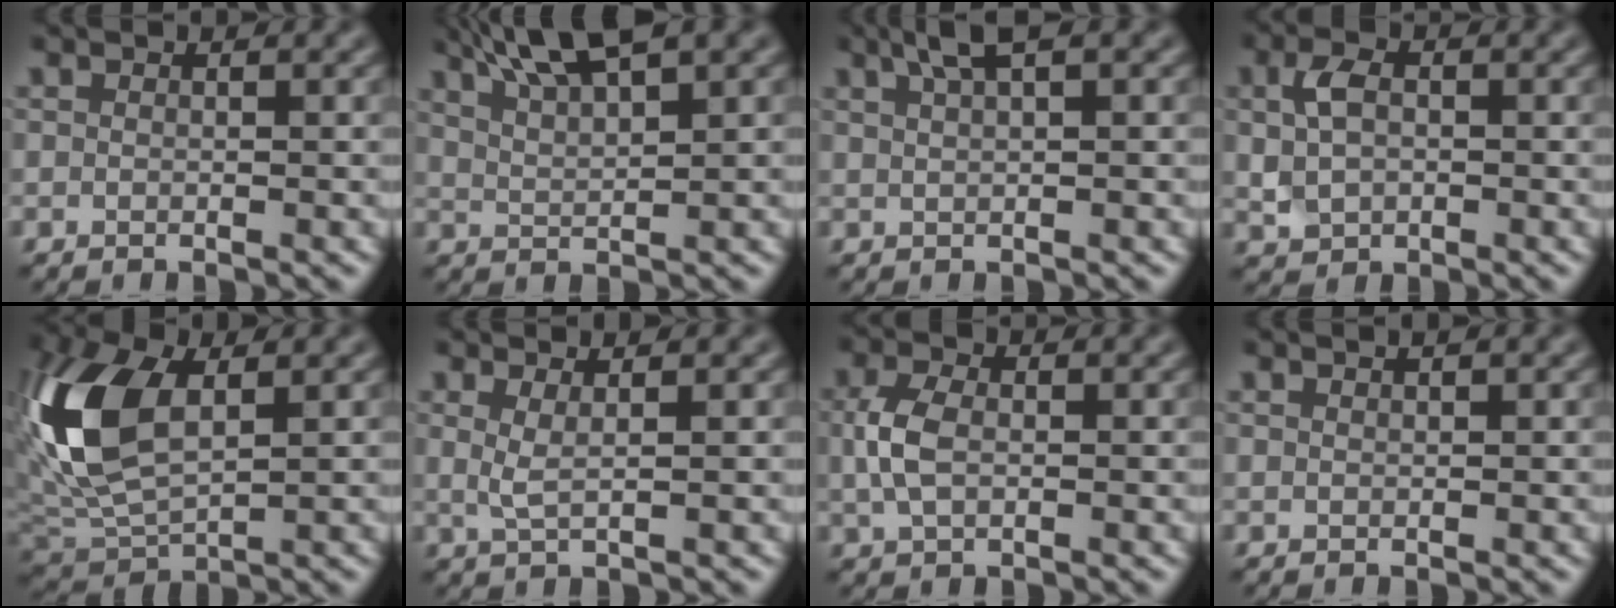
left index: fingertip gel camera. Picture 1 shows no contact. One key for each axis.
{"total": 6.7, "fx": 4.5, "fy": 1.5, "fz": 4.7, "tx": -0.075, "ty": 0.019, "tz": 0.072}
{"total": 2.4, "fx": 1.5, "fy": 0.5, "fz": 1.8, "tx": -0.030, "ty": 0.003, "tz": 0.026}
{"total": 3.6, "fx": 0.4, "fy": 2.6, "fz": 2.5, "tx": -0.053, "ty": 0.001, "tz": 0.005}
{"total": 9.6, "fx": 1.8, "fy": 5.4, "fz": 7.7, "tx": -0.185, "ty": 0.007, "tz": 0.028}
{"total": 1.8, "fx": 0.6, "fy": 0.5, "fz": 1.6, "tx": -0.031, "ty": -0.004, "tz": 0.010}
{"total": 3.2, "fx": 0.0, "fy": 2.1, "fz": 2.5, "tx": -0.060, "ty": 0.002, "tz": -0.001}
{"total": 0.5, "fx": 0.4, "fy": 0.1, "fz": 0.3, "tx": -0.002, "ty": 0.002, "tz": 0.008}